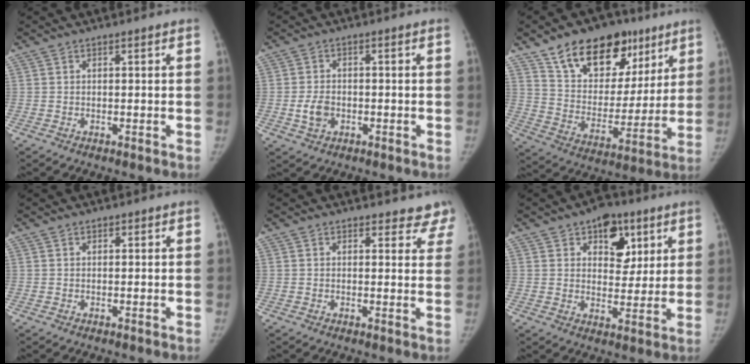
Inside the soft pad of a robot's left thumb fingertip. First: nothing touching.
{"total": 4.2, "force": [-1.0, 3.1, 2.6], "torque": [-0.043, 0.005, -0.018]}
{"total": 22.4, "force": [13.3, 13.5, 12.0], "torque": [-0.137, -0.033, 0.222]}
{"total": 0.6, "force": [0.4, 0.5, 0.1], "torque": [0.007, -0.001, 0.003]}
{"total": 6.2, "force": [5.6, 2.8, -0.2], "torque": [0.059, -0.023, 0.031]}
{"total": 10.5, "force": [5.0, 7.2, 5.8], "torque": [-0.032, -0.018, 0.070]}